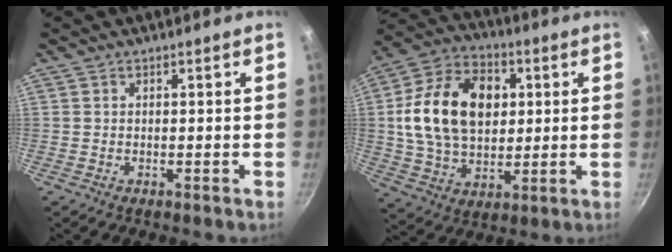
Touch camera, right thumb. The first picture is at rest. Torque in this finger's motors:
{"motor_torque": [1.20, 1.52, 0.24, 0.12, 0.30]}